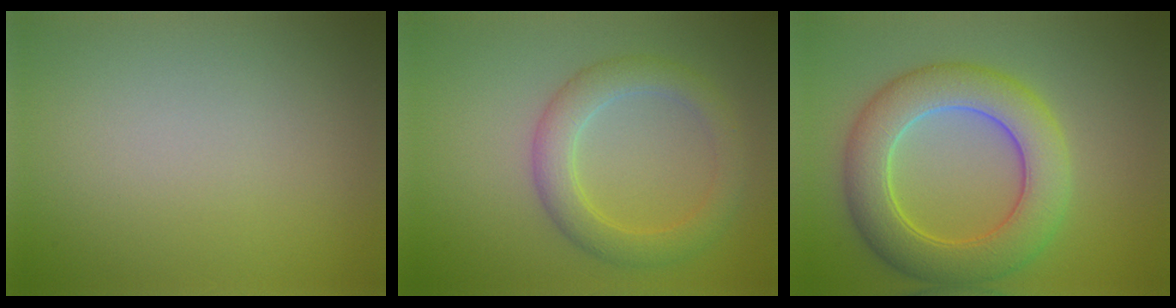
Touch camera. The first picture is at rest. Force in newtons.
{"total": 3.9, "press": 3.9, "slide": 0.1}
{"total": 7.3, "press": 7.3, "slide": 0.2}